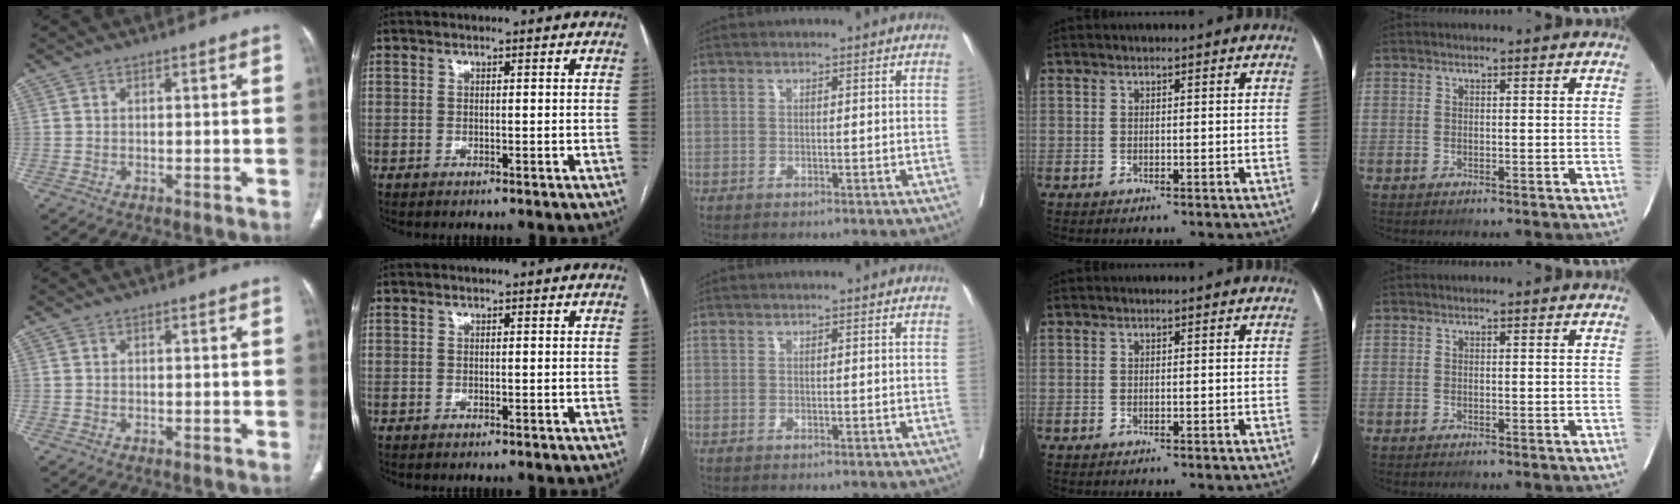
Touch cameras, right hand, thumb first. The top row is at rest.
{}